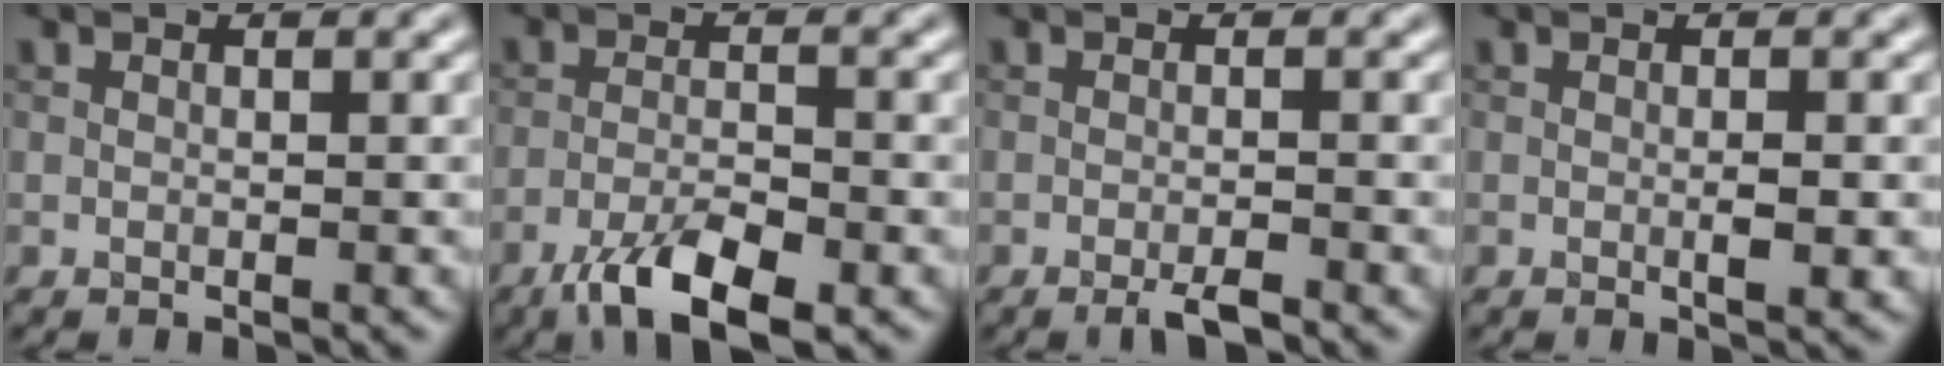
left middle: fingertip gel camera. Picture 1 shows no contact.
{"total": 5.5, "force": [-3.5, 1.6, 3.9], "torque": [-0.074, -0.005, -0.064]}
{"total": 1.9, "force": [-1.3, 0.2, 1.3], "torque": [-0.020, -0.002, -0.026]}
{"total": 1.5, "force": [-0.2, 0.2, 1.5], "torque": [-0.025, -0.004, -0.003]}